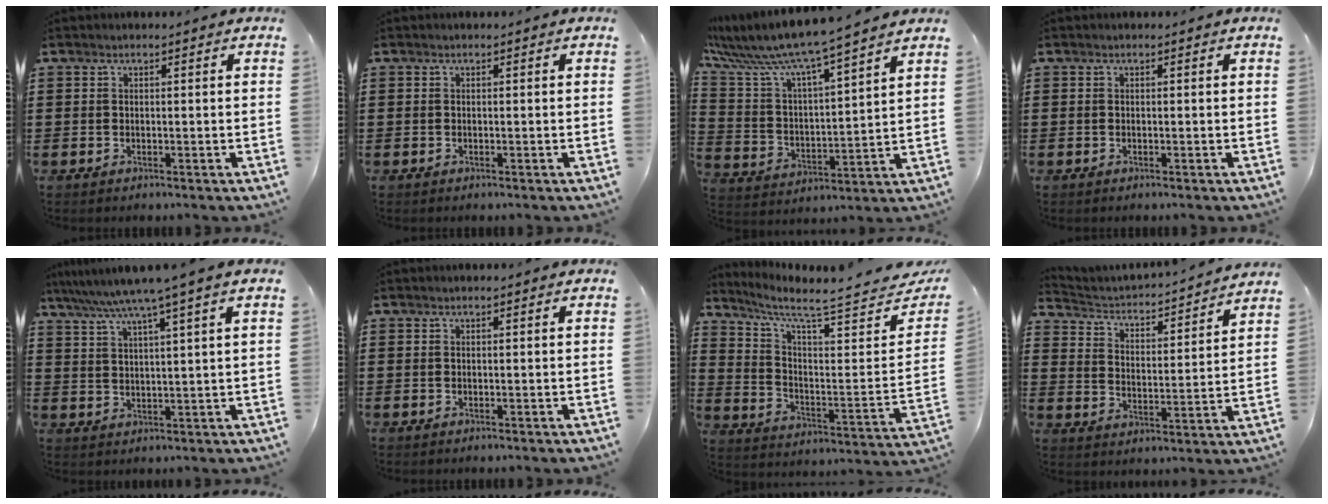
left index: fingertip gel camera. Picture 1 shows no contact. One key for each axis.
{"total": 0.0}
{"total": 7.3, "fx": 6.7, "fy": -0.3, "fz": 3.0, "tx": -0.091, "ty": -0.053, "tz": 0.108}
{"total": 0.0}
{"total": 6.0, "fx": 4.6, "fy": -1.1, "fz": 3.8, "tx": -0.088, "ty": -0.021, "tz": 0.074}
{"total": 0.0}
{"total": 6.3, "fx": 5.4, "fy": 0.2, "fz": 3.1, "tx": -0.081, "ty": -0.062, "tz": 0.085}
{"total": 2.2, "fx": 2.1, "fy": 0.5, "fz": 0.4, "tx": -0.027, "ty": -0.025, "tz": 0.023}